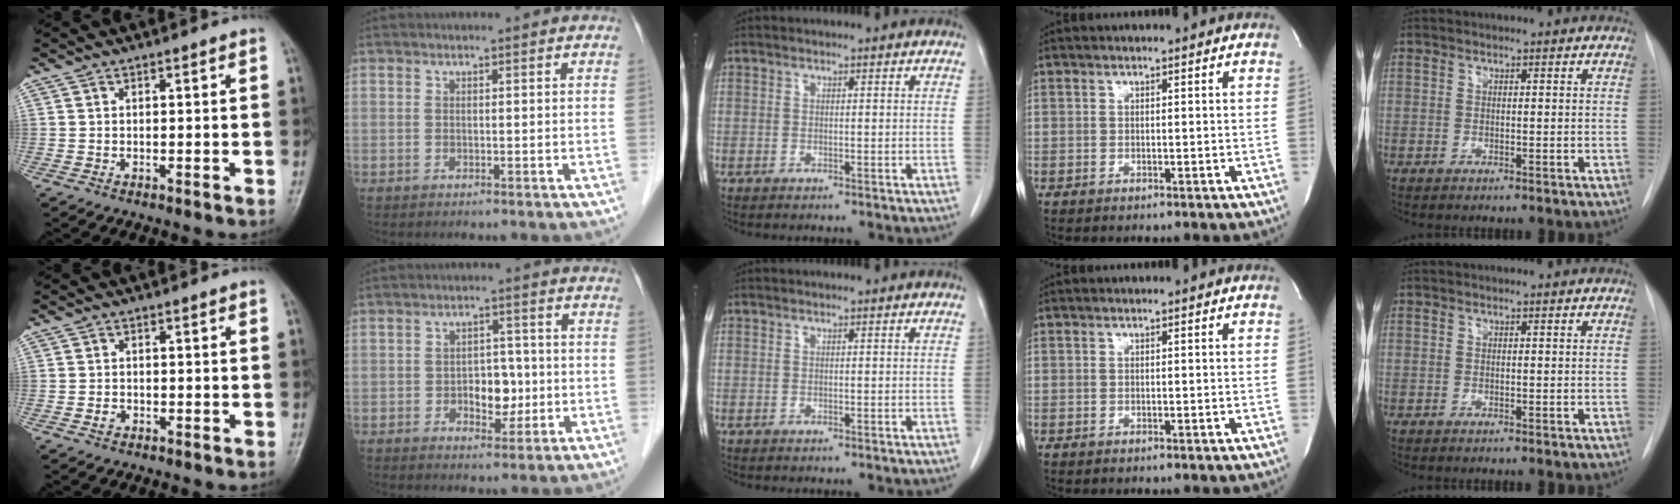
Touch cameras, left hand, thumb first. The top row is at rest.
{"thumb": {"total": 1.3, "force": [-0.6, 1.0, 0.5], "torque": [-0.007, 0.004, -0.011]}, "index": {"total": 5.1, "force": [-1.1, 3.2, 3.8], "torque": [-0.053, 0.011, -0.016]}}